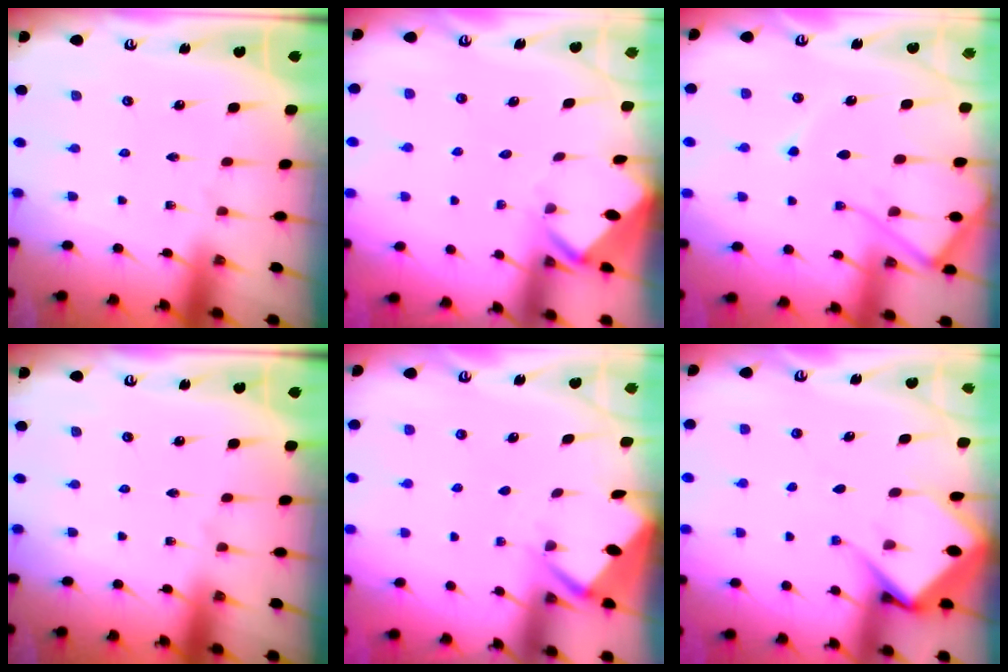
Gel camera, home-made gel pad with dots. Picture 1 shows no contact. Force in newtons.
{"total": 3.7, "press": 3.7, "slide": 0.2}
{"total": 10.2, "press": 10.1, "slide": 1.2}
{"total": 0.0}
{"total": 2.7, "press": 2.7, "slide": 0.3}
{"total": 9.0, "press": 8.9, "slide": 1.2}